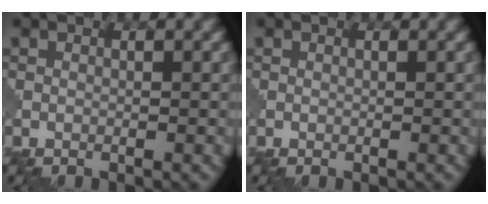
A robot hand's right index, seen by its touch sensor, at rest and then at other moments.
{"total": 0.0}